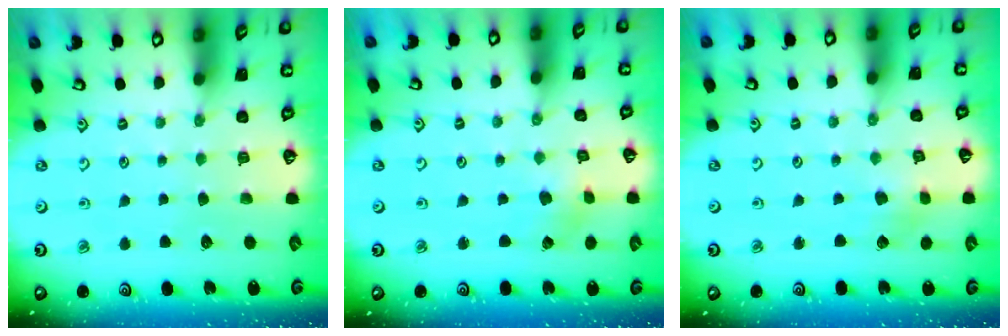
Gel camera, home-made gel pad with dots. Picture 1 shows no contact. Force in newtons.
{"total": 2.2, "press": 2.2, "slide": 0.3}
{"total": 2.7, "press": 2.7, "slide": 0.4}